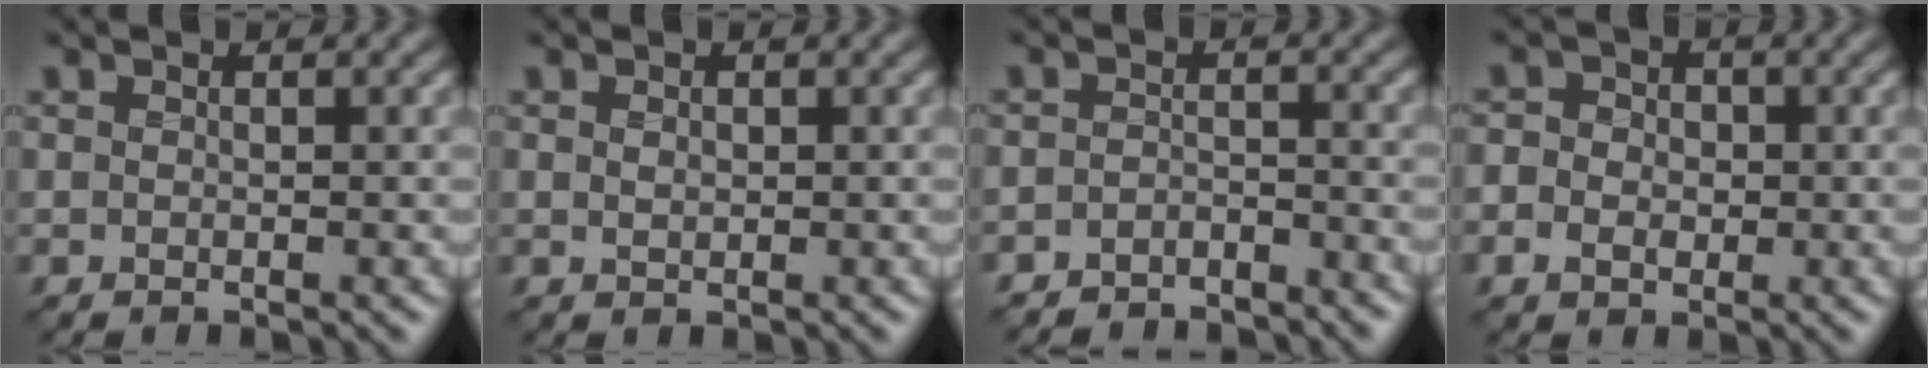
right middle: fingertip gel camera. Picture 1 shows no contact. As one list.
[{"total": 0.8, "force": [0.2, 0.6, 0.5], "torque": [-0.011, -0.001, 0.005]}, {"total": 3.5, "force": [-3.3, 0.8, 0.4], "torque": [-0.003, -0.003, -0.058]}, {"total": 3.8, "force": [-0.2, 3.4, 1.7], "torque": [-0.009, 0.012, -0.025]}]